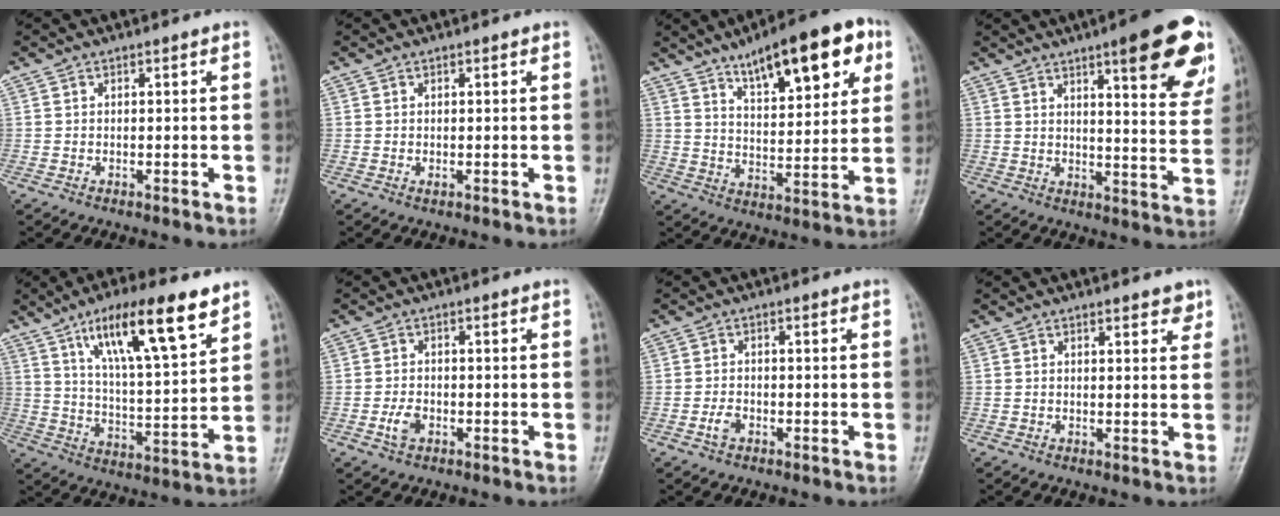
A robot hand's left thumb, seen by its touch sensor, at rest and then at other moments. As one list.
[{"total": 0.7, "force": [0.1, 0.4, 0.5], "torque": [-0.007, -0.001, 0.003]}, {"total": 17.9, "force": [9.6, 6.4, 13.7], "torque": [-0.162, -0.028, 0.145]}, {"total": 17.3, "force": [9.3, 3.9, 14.0], "torque": [-0.142, -0.040, 0.119]}, {"total": 17.4, "force": [10.2, 4.2, 13.5], "torque": [-0.209, -0.039, 0.178]}, {"total": 3.0, "force": [-1.2, 1.9, 2.0], "torque": [-0.039, 0.006, -0.022]}, {"total": 2.1, "force": [-1.0, 1.3, 1.3], "torque": [-0.027, 0.006, -0.022]}, {"total": 3.0, "force": [2.2, 1.2, 1.7], "torque": [-0.007, -0.011, 0.026]}]